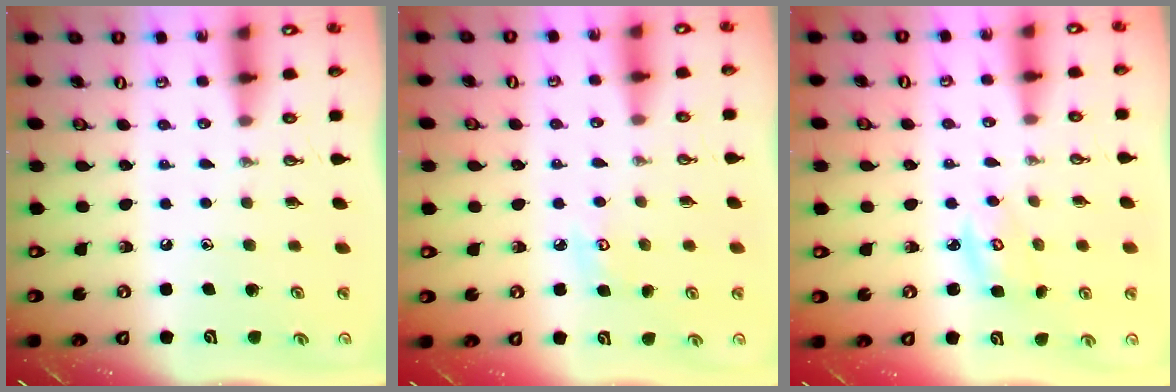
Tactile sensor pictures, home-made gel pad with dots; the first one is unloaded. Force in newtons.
{"total": 3.8, "press": 3.8, "slide": 0.4}
{"total": 3.6, "press": 3.6, "slide": 0.2}